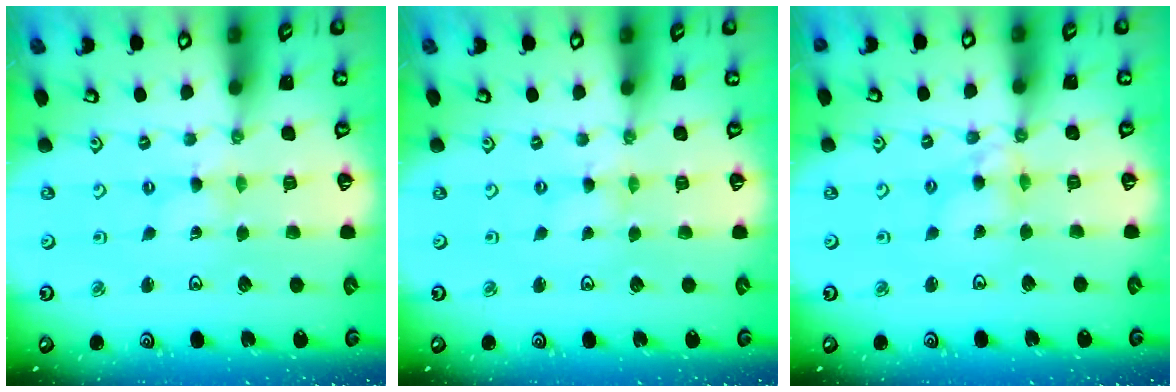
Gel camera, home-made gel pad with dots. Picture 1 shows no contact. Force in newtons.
{"total": 0.0}
{"total": 6.4, "press": 6.3, "slide": 0.7}